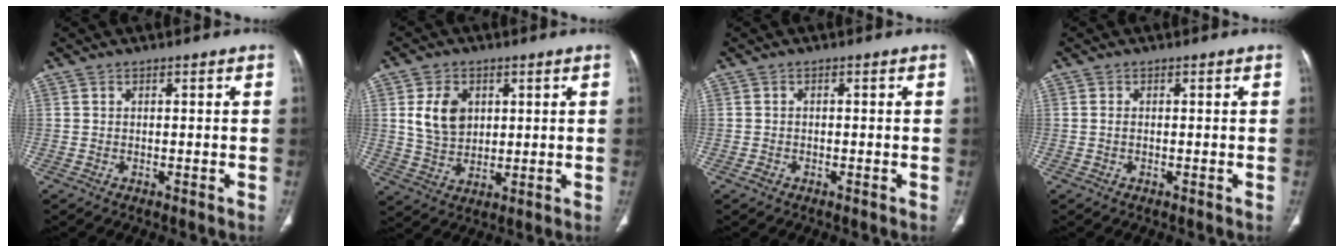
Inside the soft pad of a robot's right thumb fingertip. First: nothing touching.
{"total": 8.5, "force": [2.3, 6.2, 5.3], "torque": [-0.075, -0.012, 0.050]}
{"total": 1.0, "force": [-0.6, 0.7, 0.3], "torque": [-0.007, 0.004, -0.012]}
{"total": 0.7, "force": [-0.1, 0.5, 0.6], "torque": [-0.012, 0.000, -0.002]}